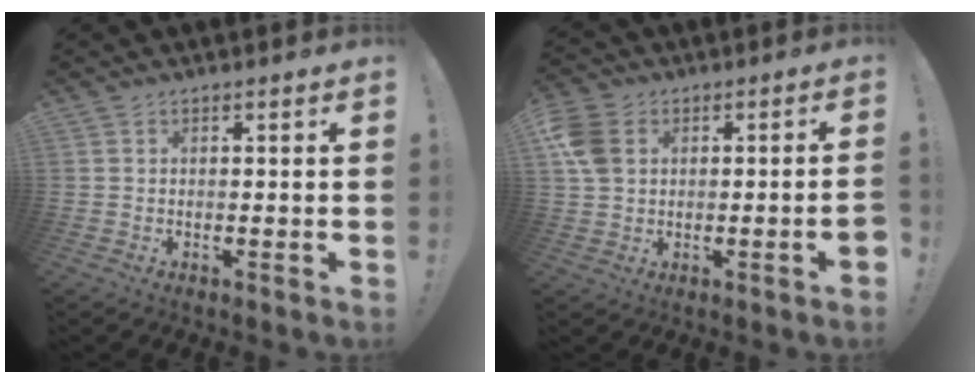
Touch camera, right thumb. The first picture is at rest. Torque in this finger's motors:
{"motor_torque": [-0.35, 0.65, 0.51, -0.33, 0.18]}